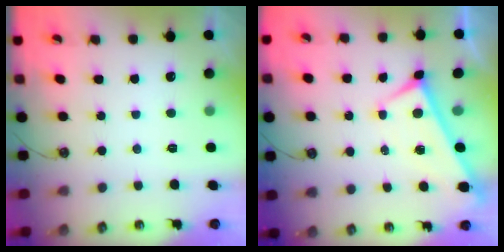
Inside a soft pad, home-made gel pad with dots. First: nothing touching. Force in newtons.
{"total": 0.0}